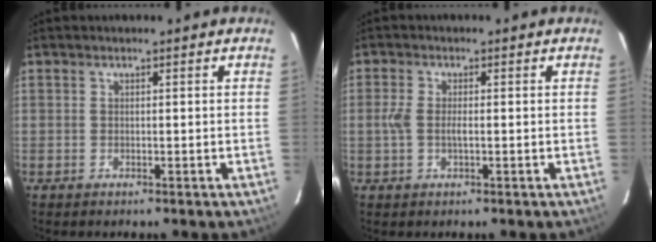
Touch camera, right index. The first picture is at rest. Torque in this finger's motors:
{"motor_torque": [0.61, -0.06, 0.34, 0.07]}